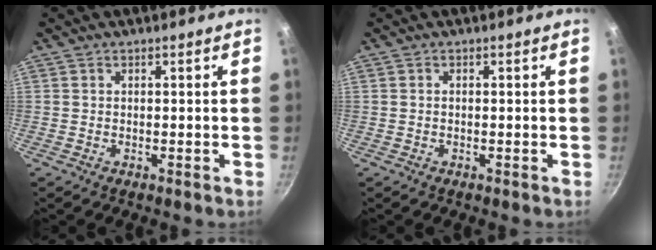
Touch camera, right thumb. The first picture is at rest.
{"total": 0.0}